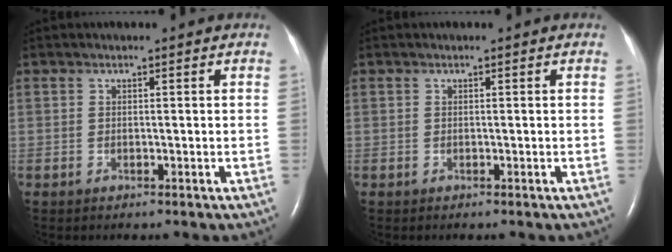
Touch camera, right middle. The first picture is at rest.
{"total": 0.0}